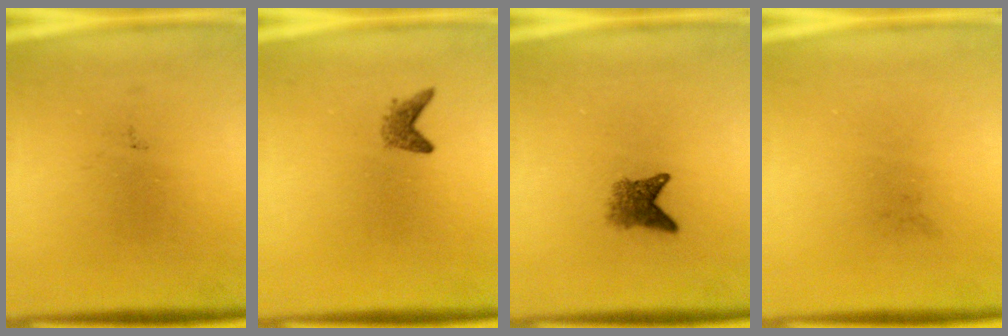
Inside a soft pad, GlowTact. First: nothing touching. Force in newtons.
{"total": 1.4}
{"total": 2.8}
{"total": 0.0}